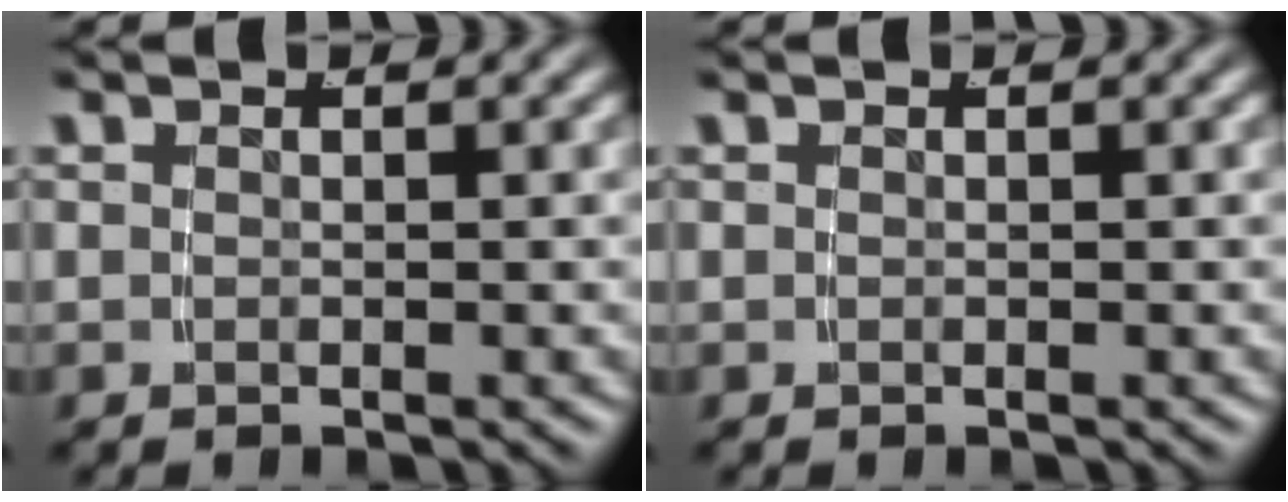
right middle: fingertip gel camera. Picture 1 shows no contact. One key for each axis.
{"total": 0.0}